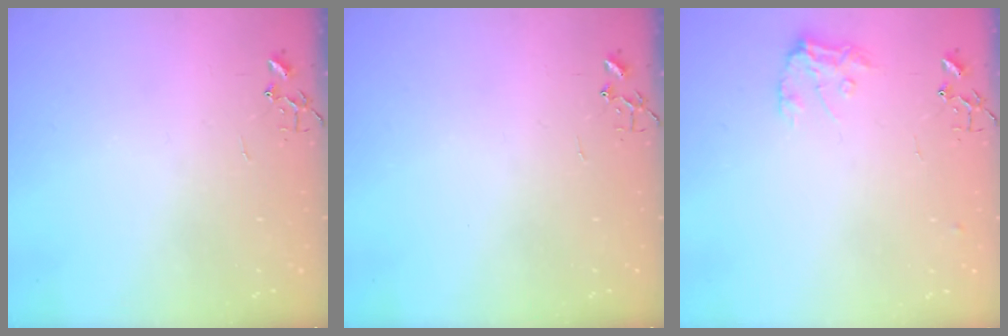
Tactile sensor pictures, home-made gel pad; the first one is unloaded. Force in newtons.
{"total": 0.0}
{"total": 9.8, "press": 9.8, "slide": 0.6}